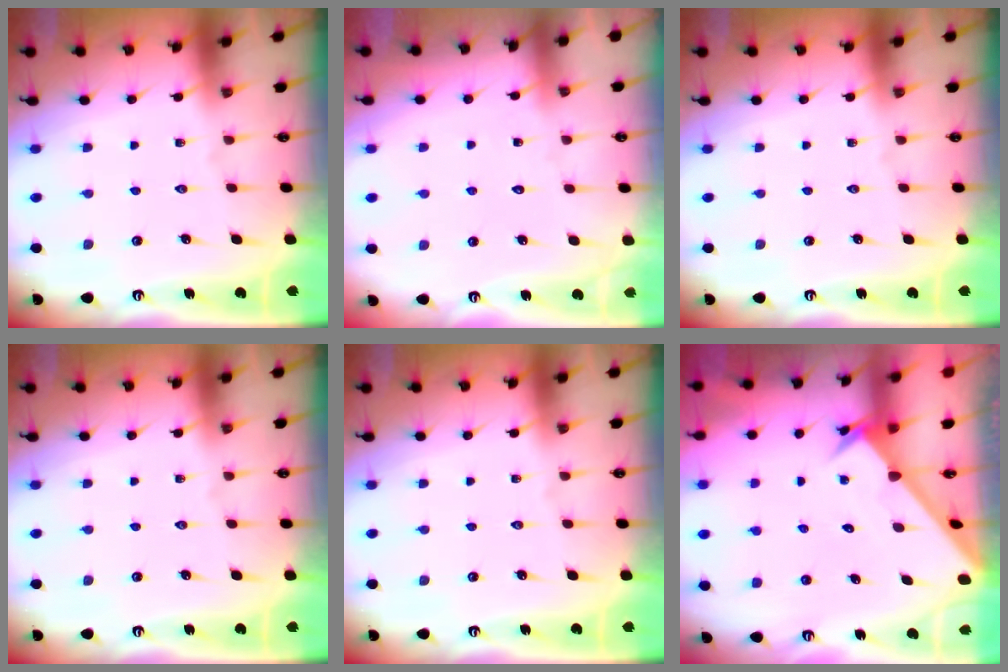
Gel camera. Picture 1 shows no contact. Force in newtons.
{"total": 3.7, "press": 3.7, "slide": 0.3}
{"total": 0.0}
{"total": 0.0}
{"total": 0.0}
{"total": 2.6, "press": 2.6, "slide": 0.2}